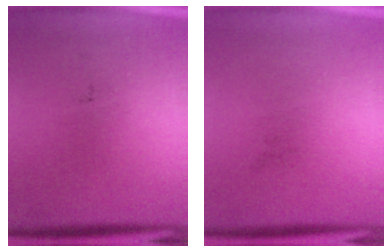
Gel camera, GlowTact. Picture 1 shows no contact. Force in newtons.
{"total": 0.0}